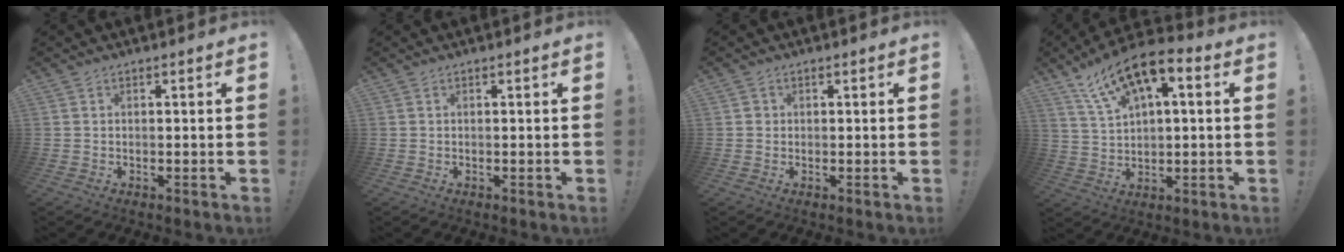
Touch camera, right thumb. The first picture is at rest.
{"total": 0.0}
{"total": 1.3, "force": [0.1, 1.2, 0.2], "torque": [0.002, 0.001, 0.001]}
{"total": 12.3, "force": [7.1, 5.1, 8.6], "torque": [-0.149, -0.036, 0.129]}